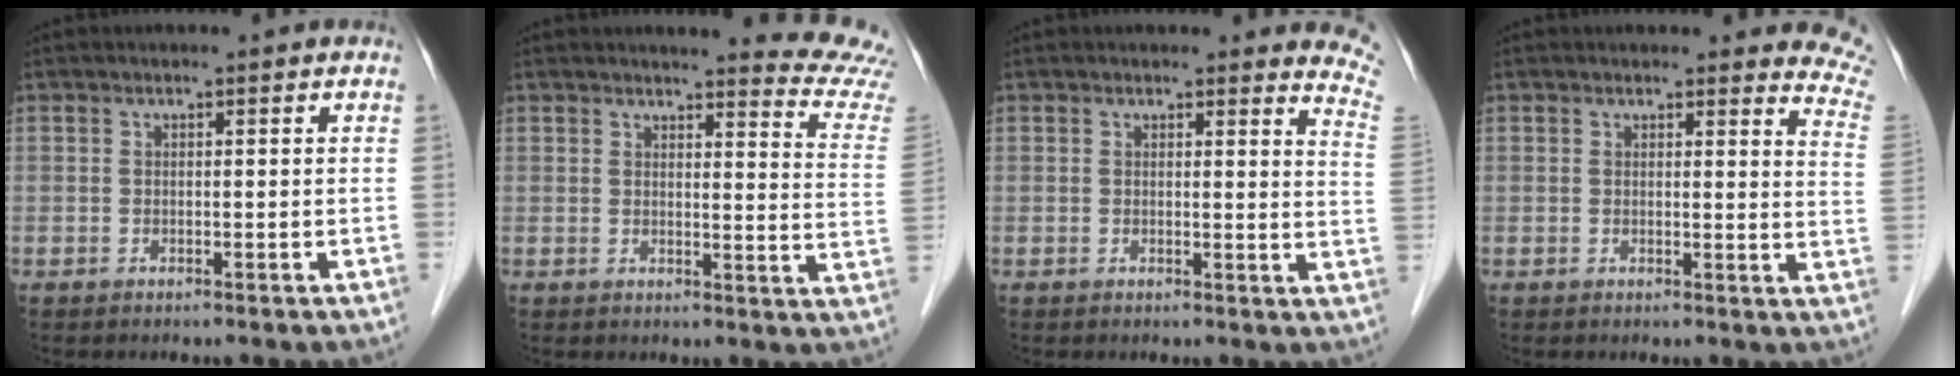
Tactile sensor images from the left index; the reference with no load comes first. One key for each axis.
{"total": 12.3, "fx": 12.1, "fy": -0.8, "fz": 1.6, "tx": -0.006, "ty": -0.111, "tz": 0.107}
{"total": 7.2, "fx": 7.1, "fy": 0.7, "fz": 1.3, "tx": 0.008, "ty": -0.057, "tz": 0.038}
{"total": 9.3, "fx": 9.0, "fy": 1.5, "fz": 1.7, "tx": 0.015, "ty": -0.062, "tz": 0.056}